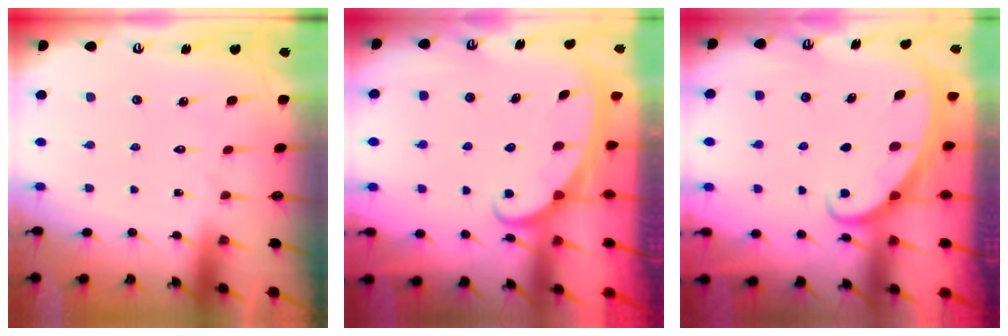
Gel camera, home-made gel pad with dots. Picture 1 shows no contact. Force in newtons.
{"total": 2.6, "press": 2.6, "slide": 0.3}
{"total": 2.1, "press": 2.1, "slide": 0.1}